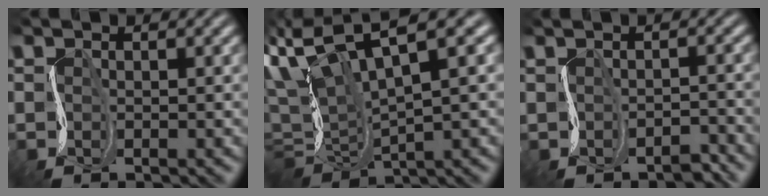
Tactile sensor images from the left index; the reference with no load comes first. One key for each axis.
{"total": 9.9, "fx": 2.7, "fy": 3.4, "fz": 9.0, "tx": -0.206, "ty": 0.010, "tz": 0.057}
{"total": 1.9, "fx": -1.3, "fy": 0.8, "fz": 1.1, "tx": -0.014, "ty": -0.005, "tz": -0.021}